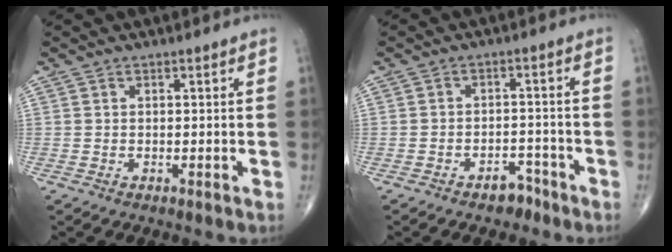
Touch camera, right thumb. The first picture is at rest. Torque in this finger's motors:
{"motor_torque": [2.62, 0.48, 0.23, -0.49, 0.02]}